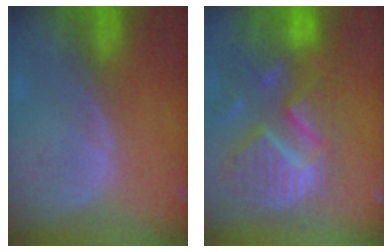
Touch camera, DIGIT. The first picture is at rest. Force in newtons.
{"total": 13.2, "press": 11.2, "slide": 7.0}